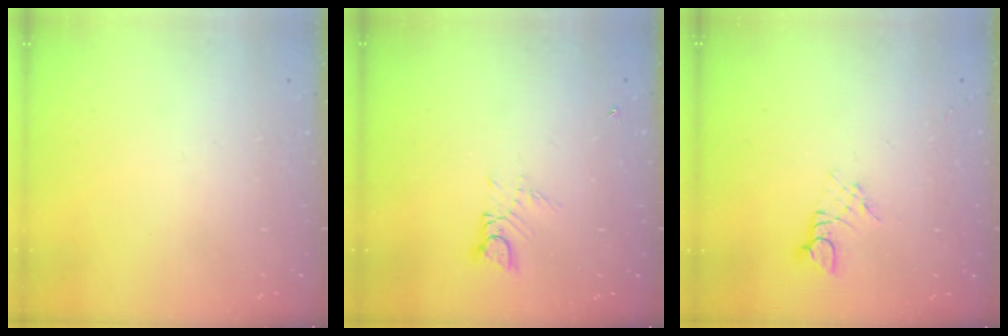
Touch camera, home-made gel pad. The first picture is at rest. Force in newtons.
{"total": 3.2, "press": 3.1, "slide": 0.3}
{"total": 2.3, "press": 2.3, "slide": 0.2}